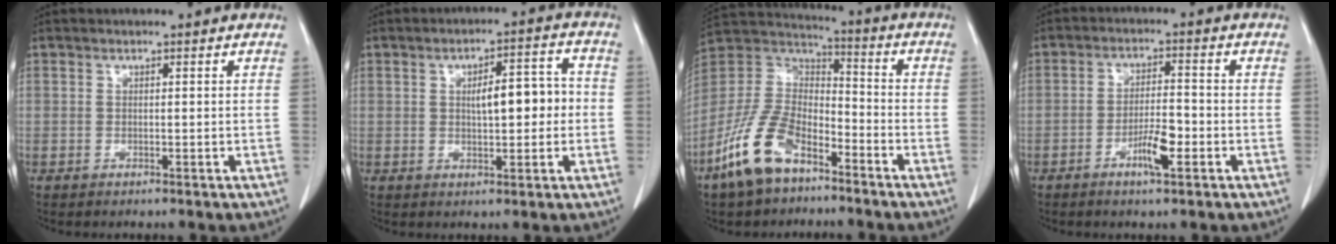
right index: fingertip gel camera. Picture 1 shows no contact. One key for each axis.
{"total": 7.0, "fx": 0.1, "fy": 2.3, "fz": 6.6, "tx": -0.099, "ty": 0.022, "tz": 0.006}
{"total": 14.0, "fx": -8.7, "fy": 6.5, "fz": 8.8, "tx": -0.198, "ty": 0.003, "tz": -0.174}
{"total": 5.1, "fx": -2.3, "fy": 1.0, "fz": 4.4, "tx": -0.083, "ty": 0.000, "tz": -0.041}